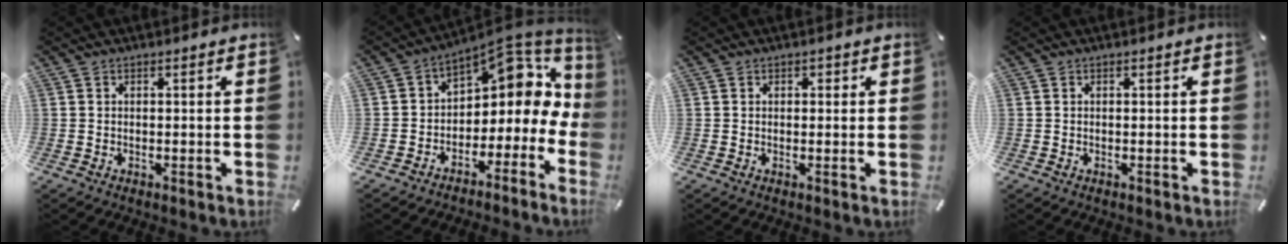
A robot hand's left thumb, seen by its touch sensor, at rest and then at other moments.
{"total": 8.6, "force": [5.3, 5.2, 4.2], "torque": [-0.060, -0.068, 0.087]}
{"total": 0.7, "force": [0.2, 0.7, 0.3], "torque": [0.002, 0.002, 0.001]}
{"total": 0.0}